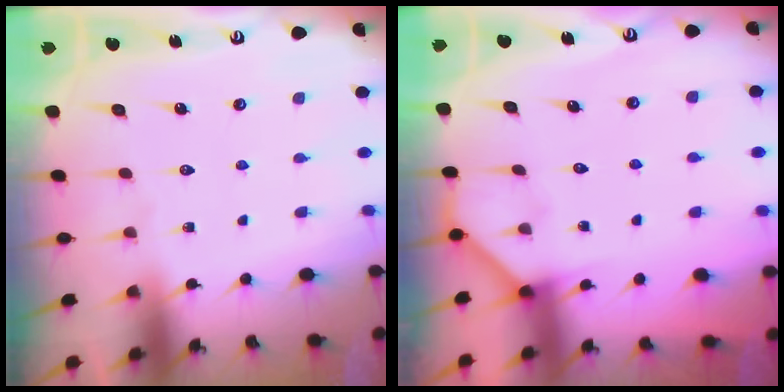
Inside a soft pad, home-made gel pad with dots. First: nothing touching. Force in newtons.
{"total": 2.9, "press": 2.9, "slide": 0.5}